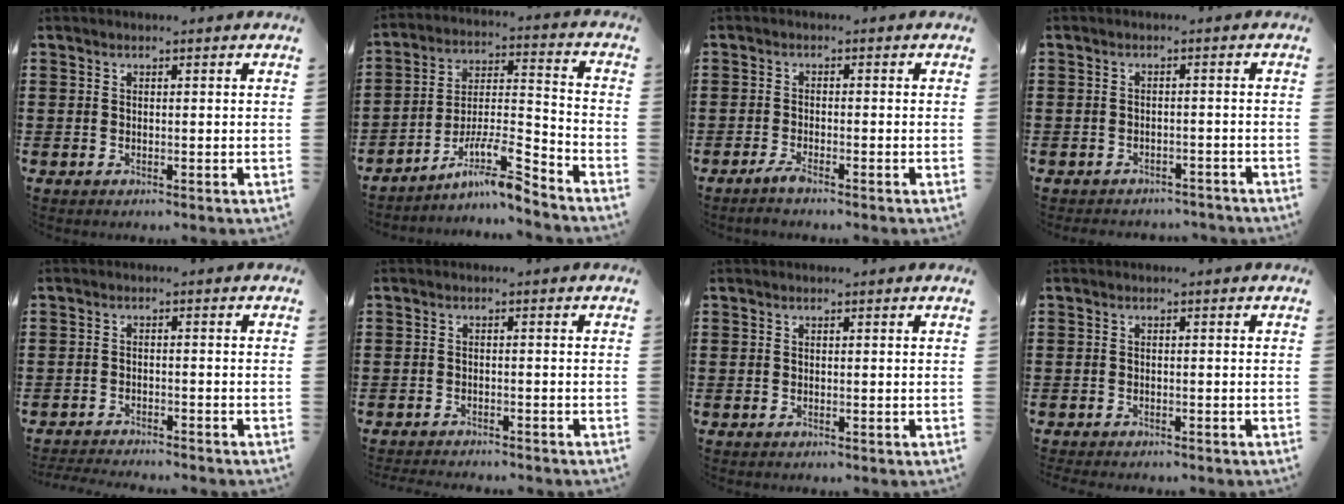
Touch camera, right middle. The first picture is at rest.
{"total": 9.8, "force": [-7.2, 1.3, 6.4], "torque": [-0.127, 0.000, -0.141]}
{"total": 2.0, "force": [-1.4, 0.2, 1.3], "torque": [-0.030, -0.003, -0.029]}
{"total": 2.2, "force": [-2.1, 0.5, -0.3], "torque": [-0.002, 0.003, -0.049]}
{"total": 2.5, "force": [-2.5, 0.1, 0.1], "torque": [-0.006, 0.000, -0.054]}
{"total": 1.8, "force": [-1.8, 0.1, -0.1], "torque": [-0.004, 0.002, -0.040]}
{"total": 0.0}
{"total": 1.0, "force": [-1.0, 0.2, 0.0], "torque": [-0.002, 0.003, -0.021]}